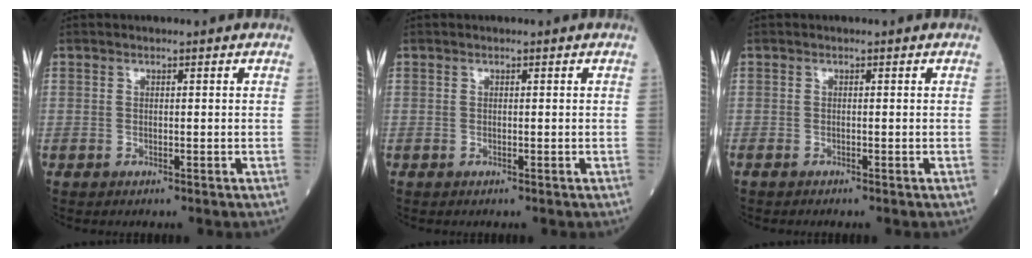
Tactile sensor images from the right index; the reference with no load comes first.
{"total": 0.0}
{"total": 0.7, "force": [-0.7, 0.1, 0.3], "torque": [-0.006, -0.002, -0.012]}